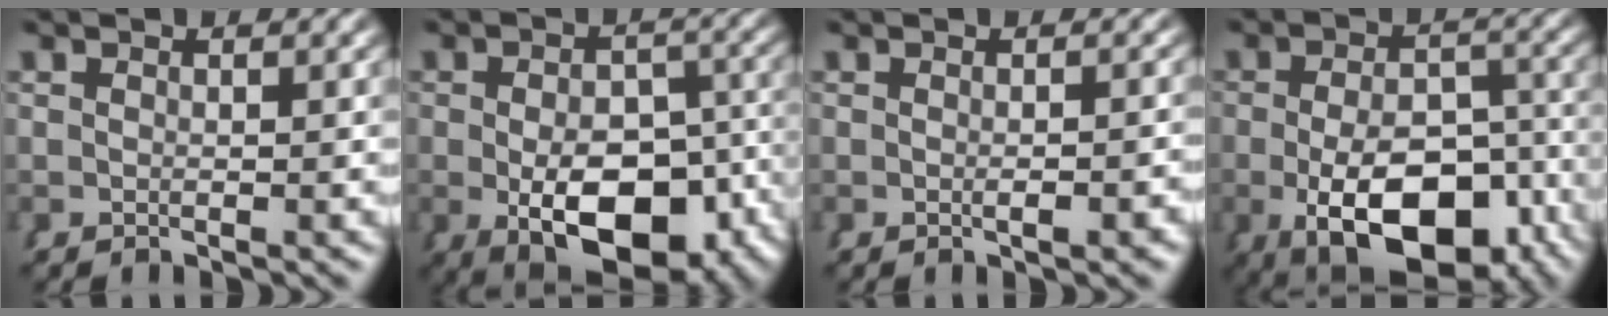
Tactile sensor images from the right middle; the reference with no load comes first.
{"total": 12.3, "force": [-5.5, 6.4, 9.0], "torque": [-0.147, -0.063, -0.050]}
{"total": 1.1, "force": [-0.8, 0.1, 0.9], "torque": [-0.012, 0.005, -0.015]}
{"total": 13.3, "force": [-6.7, 7.0, 9.1], "torque": [-0.161, -0.062, -0.068]}